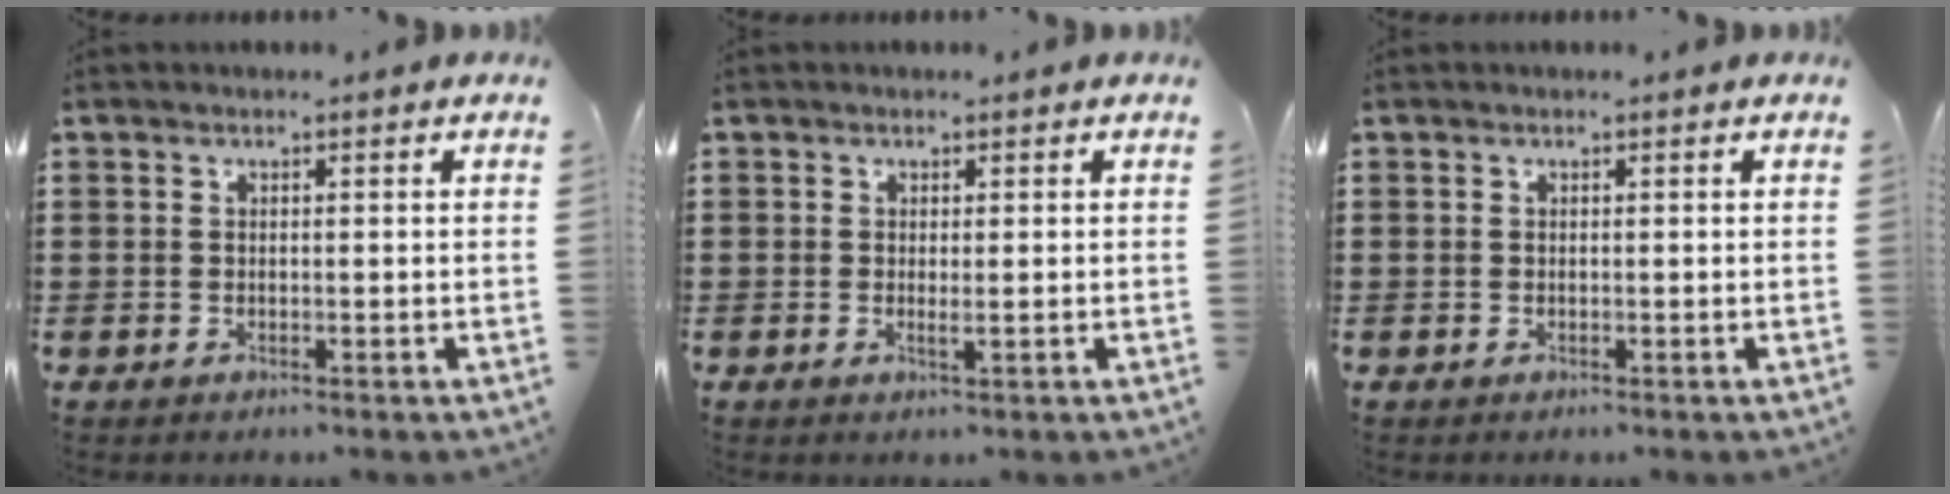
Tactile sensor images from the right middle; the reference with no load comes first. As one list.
[{"total": 1.0, "force": [0.1, 0.1, 0.9], "torque": [-0.018, 0.000, 0.002]}, {"total": 0.0}]